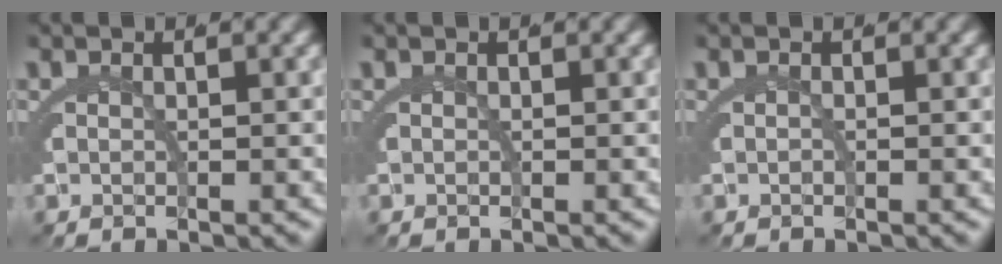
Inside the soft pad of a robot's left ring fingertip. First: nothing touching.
{"total": 0.0}
{"total": 0.0}